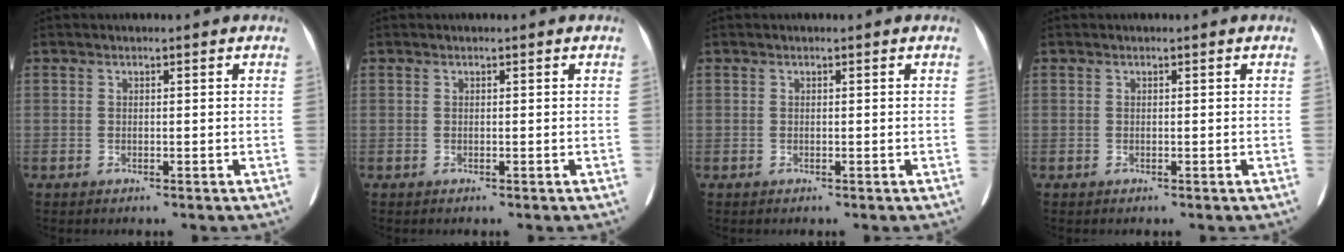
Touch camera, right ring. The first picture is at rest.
{"total": 0.0}
{"total": 0.0}
{"total": 0.0}